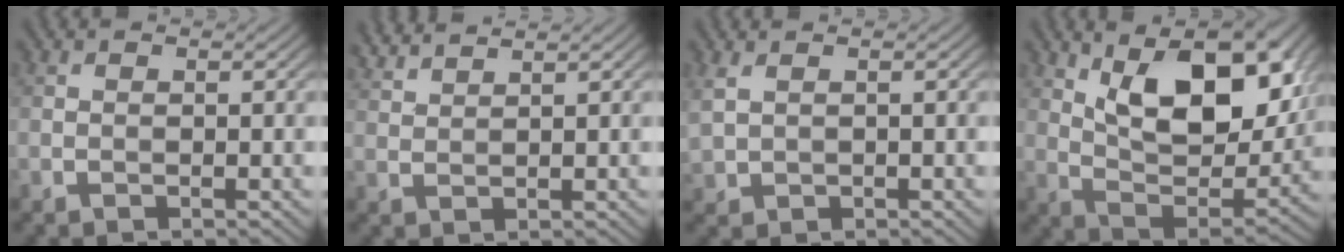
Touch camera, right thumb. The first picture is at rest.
{"total": 3.2, "force": [2.9, 0.3, 1.3], "torque": [-0.026, 0.009, 0.056]}
{"total": 2.2, "force": [1.1, 1.2, 1.5], "torque": [-0.050, 0.004, 0.027]}
{"total": 15.5, "force": [6.5, 7.3, 12.0], "torque": [-0.189, 0.002, 0.097]}